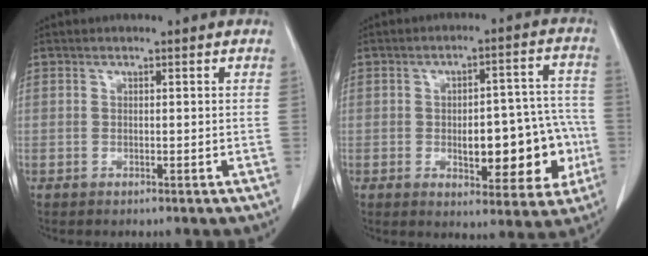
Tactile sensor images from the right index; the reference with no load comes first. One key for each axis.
{"total": 13.2, "fx": -2.9, "fy": 5.3, "fz": 11.7, "tx": -0.135, "ty": 0.030, "tz": -0.024}